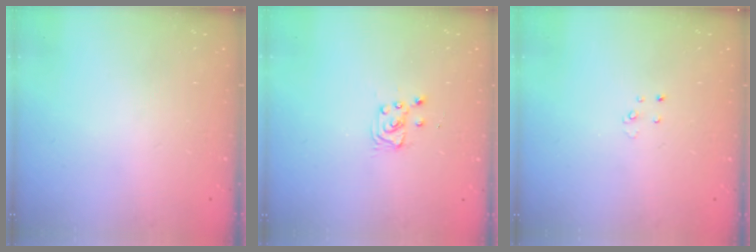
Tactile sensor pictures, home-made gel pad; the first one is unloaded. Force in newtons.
{"total": 3.5, "press": 3.4, "slide": 0.4}
{"total": 2.6, "press": 2.6, "slide": 0.3}